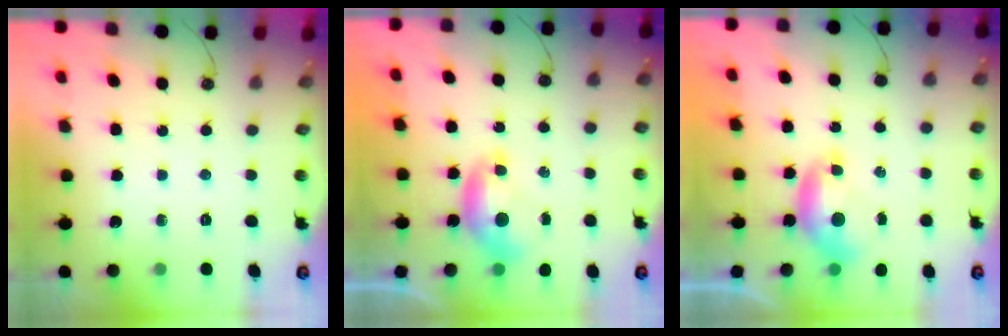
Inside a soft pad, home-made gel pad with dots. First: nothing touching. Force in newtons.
{"total": 0.0}
{"total": 0.0}